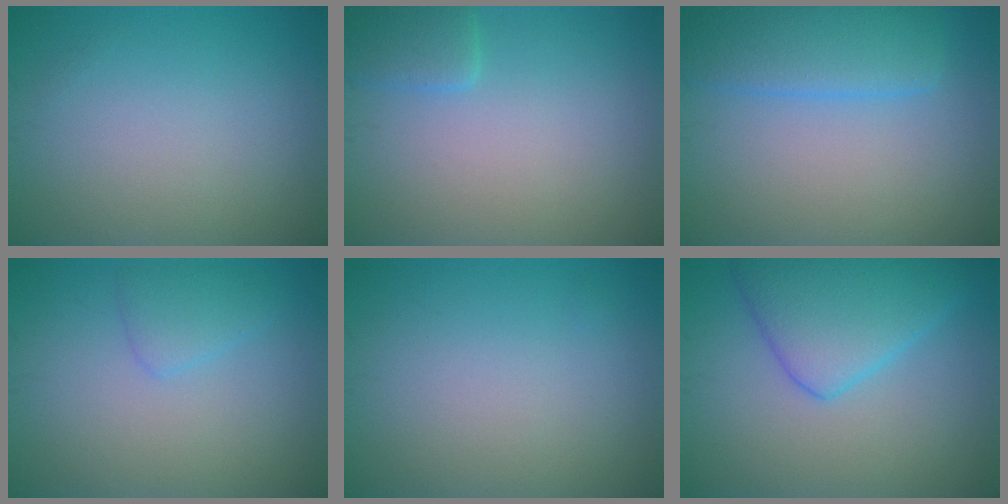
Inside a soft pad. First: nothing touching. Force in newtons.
{"total": 2.3, "press": 2.3, "slide": 0.2}
{"total": 4.7, "press": 4.6, "slide": 0.3}
{"total": 1.8, "press": 1.8, "slide": 0.2}
{"total": 0.0}
{"total": 5.9, "press": 5.9, "slide": 0.2}